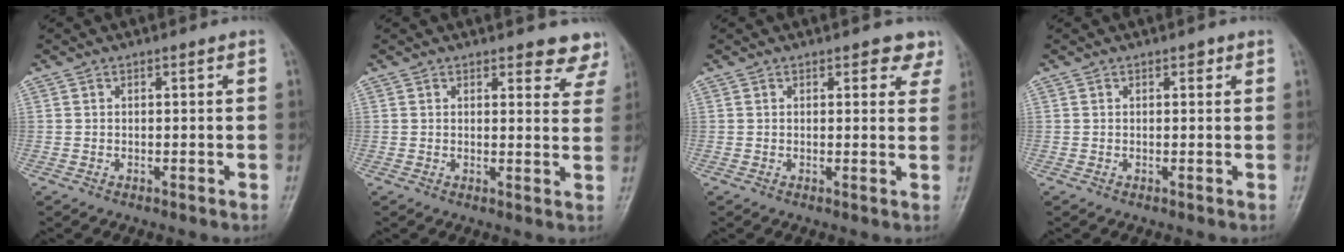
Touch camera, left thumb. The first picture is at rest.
{"total": 6.0, "force": [5.4, 2.3, 1.3], "torque": [0.023, -0.031, 0.042]}
{"total": 3.7, "force": [2.5, 2.1, 1.6], "torque": [0.014, -0.011, 0.020]}
{"total": 1.1, "force": [0.6, 0.7, 0.6], "torque": [0.001, -0.001, 0.005]}